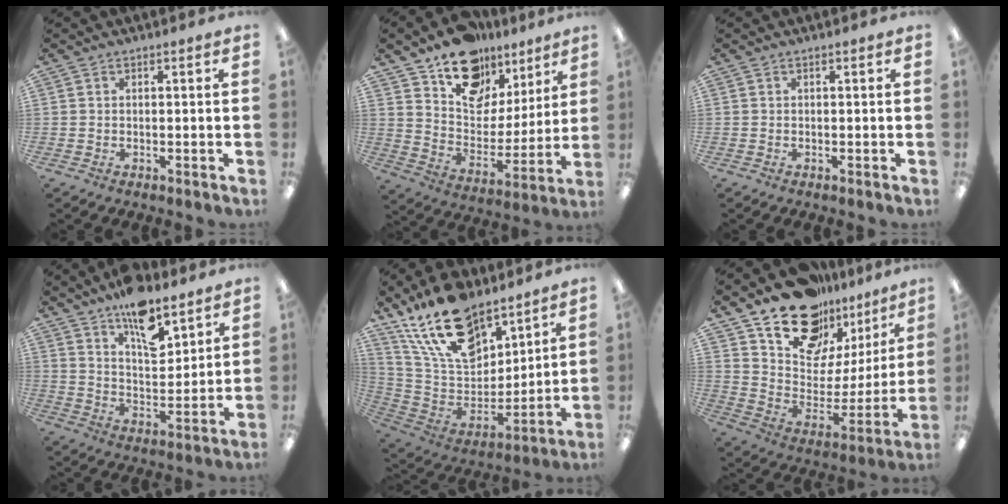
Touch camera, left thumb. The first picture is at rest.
{"total": 15.8, "force": [11.0, 9.9, 5.4], "torque": [-0.084, -0.075, 0.202]}
{"total": 0.0}
{"total": 12.9, "force": [9.2, 5.3, 7.3], "torque": [-0.110, -0.054, 0.161]}
{"total": 21.6, "force": [15.0, 11.3, 10.7], "torque": [-0.199, -0.081, 0.274]}
{"total": 19.2, "force": [14.9, 10.2, 6.5], "torque": [-0.119, -0.110, 0.270]}